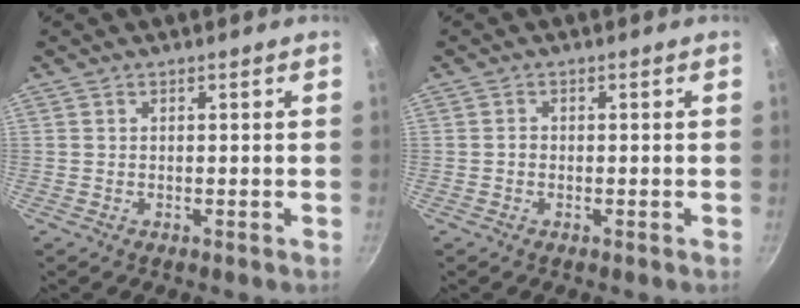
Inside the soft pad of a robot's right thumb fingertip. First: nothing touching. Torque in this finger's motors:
{"motor_torque": [0.53, 0.51, 0.39, -0.11, 0.04]}